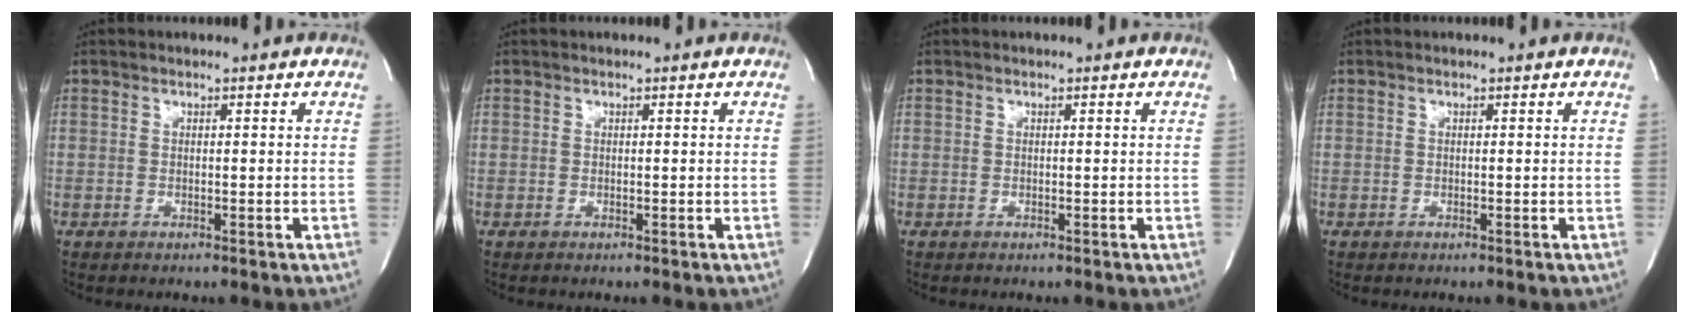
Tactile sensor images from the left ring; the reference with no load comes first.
{"total": 0.0}
{"total": 0.0}
{"total": 0.0}